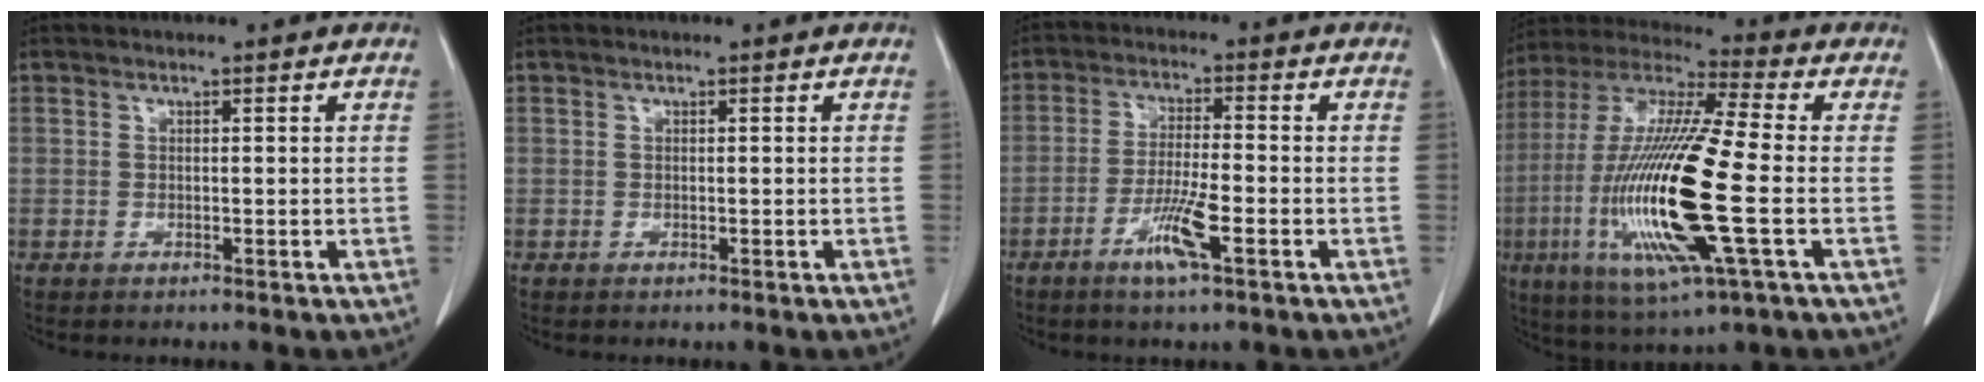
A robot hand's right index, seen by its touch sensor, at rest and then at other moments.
{"total": 0.0}
{"total": 11.1, "force": [-4.6, 1.2, 10.0], "torque": [-0.193, -0.014, -0.086]}
{"total": 21.7, "force": [-4.2, 1.9, 21.2], "torque": [-0.462, -0.021, -0.080]}